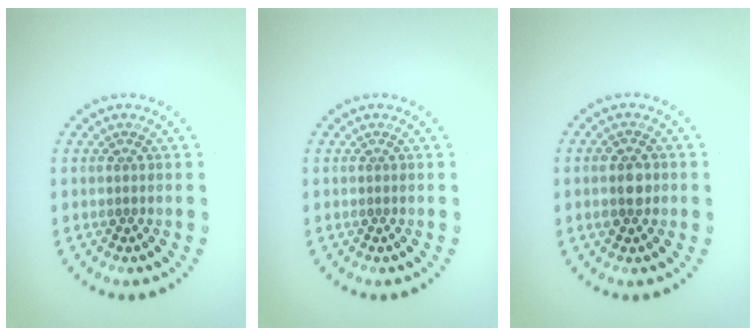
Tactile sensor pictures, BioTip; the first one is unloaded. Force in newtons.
{"total": 0.0}
{"total": 2.5, "press": 2.4, "slide": 0.3}